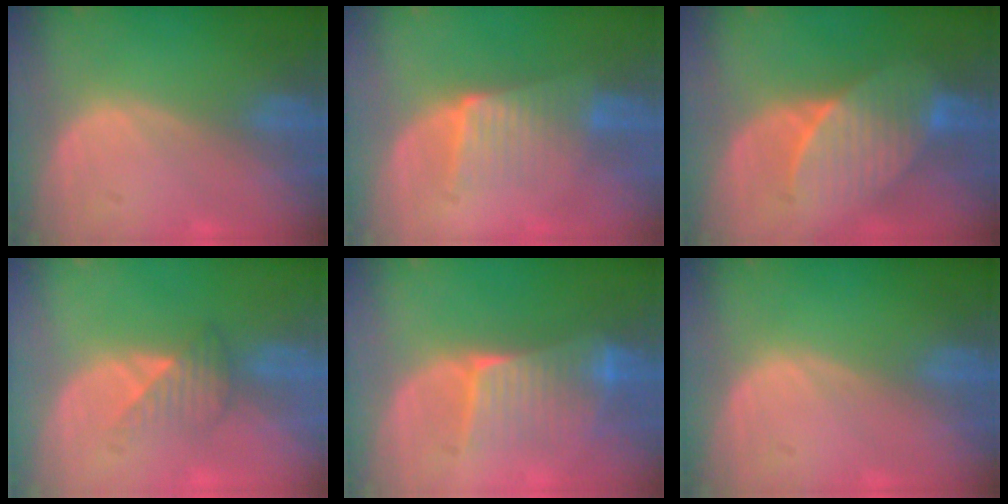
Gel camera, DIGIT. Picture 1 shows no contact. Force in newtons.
{"total": 5.7, "press": 5.4, "slide": 1.9}
{"total": 7.2, "press": 7.1, "slide": 1.4}
{"total": 3.4, "press": 3.1, "slide": 1.4}
{"total": 6.5, "press": 6.4, "slide": 1.5}
{"total": 0.0}